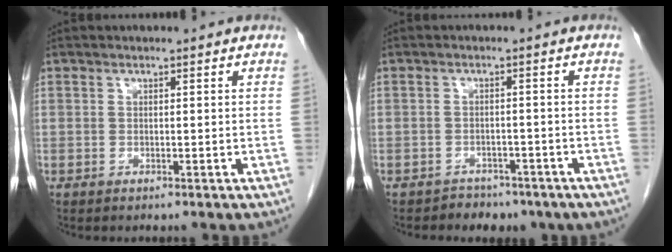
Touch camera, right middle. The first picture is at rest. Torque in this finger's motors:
{"motor_torque": [-0.28, -0.33, 0.04, 0.00]}